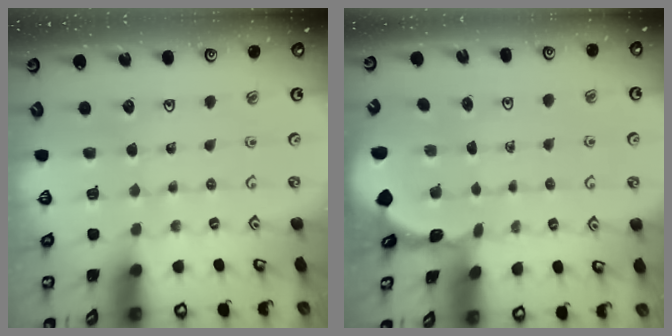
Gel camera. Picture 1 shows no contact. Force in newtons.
{"total": 0.7, "press": 0.7, "slide": 0.1}